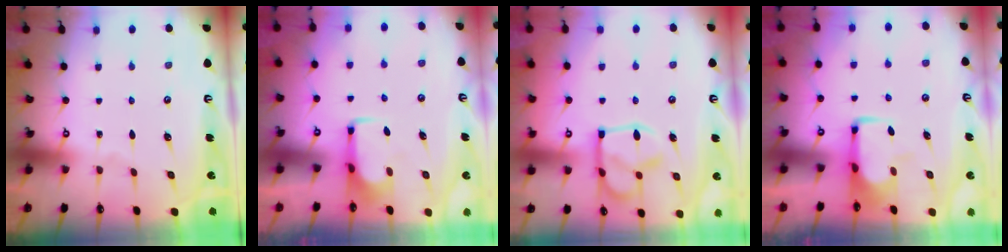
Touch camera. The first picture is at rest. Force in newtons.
{"total": 2.2, "press": 2.1, "slide": 0.4}
{"total": 13.7, "press": 13.6, "slide": 1.3}
{"total": 1.6, "press": 1.5, "slide": 0.5}